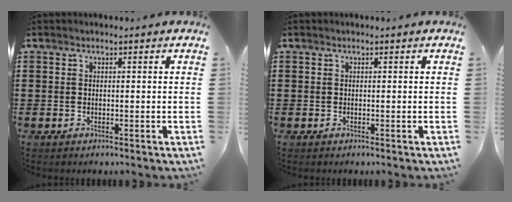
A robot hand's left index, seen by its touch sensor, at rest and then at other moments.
{"total": 0.0}